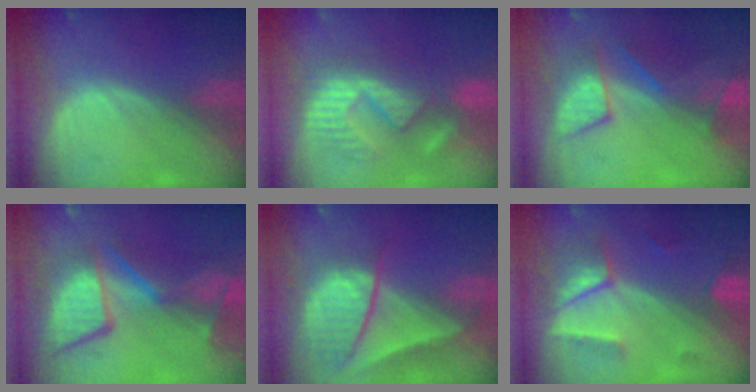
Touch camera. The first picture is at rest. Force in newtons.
{"total": 9.4, "press": 9.4, "slide": 0.4}
{"total": 7.8, "press": 7.6, "slide": 1.9}
{"total": 11.8, "press": 10.8, "slide": 4.7}
{"total": 9.4, "press": 8.1, "slide": 4.7}
{"total": 7.4, "press": 6.5, "slide": 3.6}